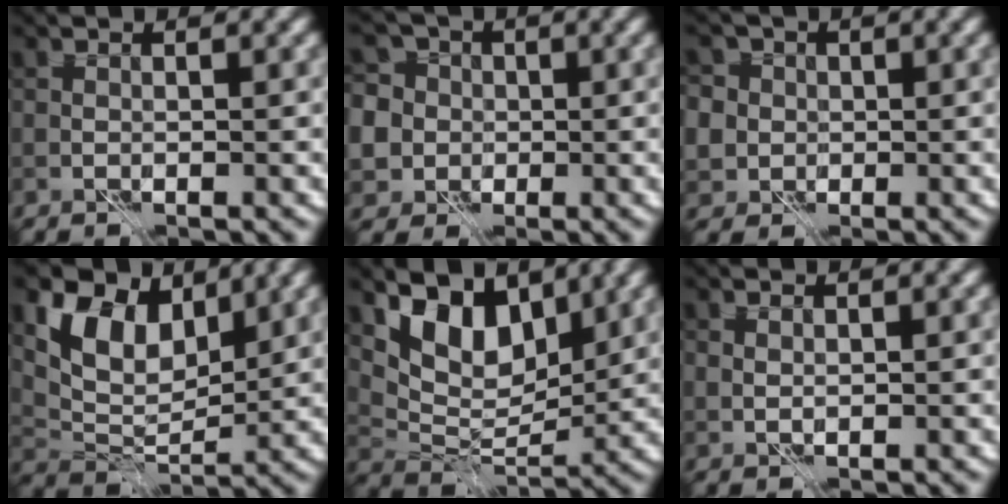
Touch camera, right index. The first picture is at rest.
{"total": 8.3, "force": [1.4, 7.5, 3.1], "torque": [-0.066, 0.031, -0.004]}
{"total": 6.4, "force": [1.7, 5.7, 2.1], "torque": [-0.048, 0.028, 0.006]}
{"total": 7.3, "force": [3.6, 4.4, 4.6], "torque": [-0.083, -0.005, 0.065]}
{"total": 7.4, "force": [3.9, 4.3, 4.6], "torque": [-0.081, -0.012, 0.068]}
{"total": 0.8, "force": [0.3, 0.6, 0.5], "torque": [-0.012, -0.002, 0.008]}